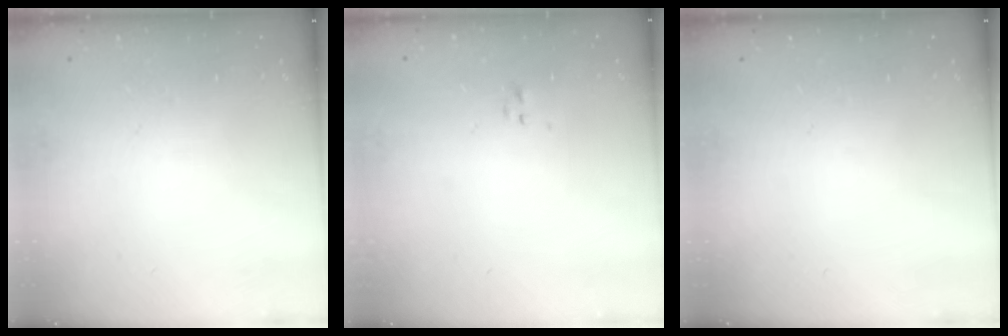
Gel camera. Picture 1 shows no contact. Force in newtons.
{"total": 0.6, "press": 0.6, "slide": 0.1}
{"total": 0.0}